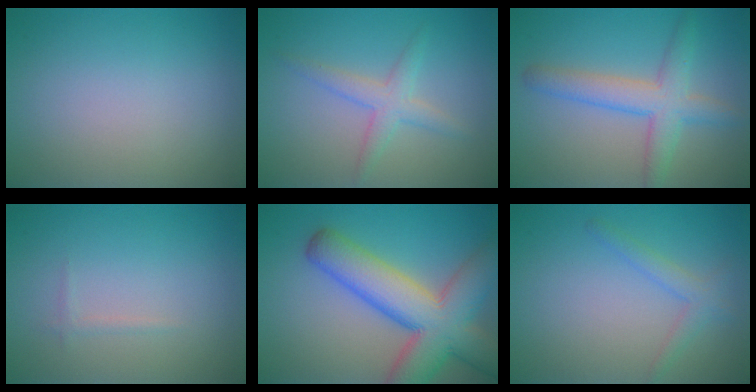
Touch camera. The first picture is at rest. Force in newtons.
{"total": 2.5, "press": 2.5, "slide": 0.0}
{"total": 4.6, "press": 4.6, "slide": 0.1}
{"total": 0.5, "press": 0.5, "slide": 0.1}
{"total": 10.5, "press": 10.5, "slide": 0.4}
{"total": 1.8, "press": 1.8, "slide": 0.0}